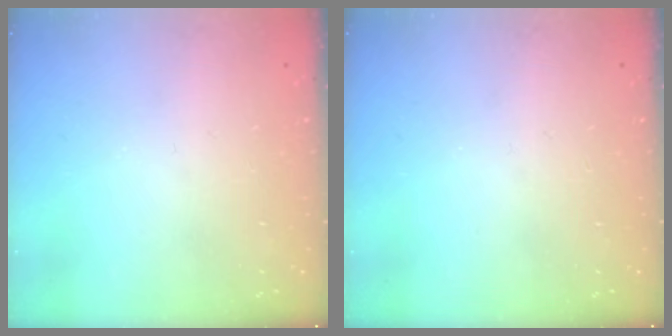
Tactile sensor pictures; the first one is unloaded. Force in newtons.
{"total": 0.0}